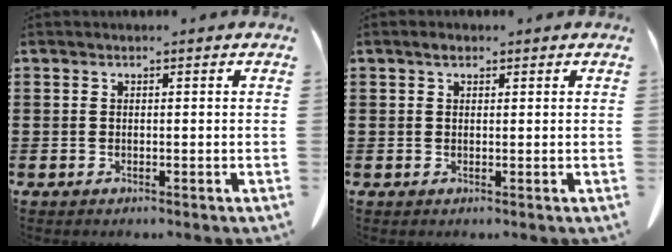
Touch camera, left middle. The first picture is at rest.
{"total": 1.1, "force": [0.7, 0.6, 0.6], "torque": [-0.007, 0.001, 0.011]}